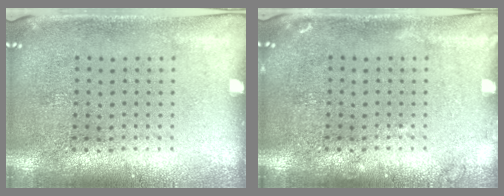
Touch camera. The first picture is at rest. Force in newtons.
{"total": 0.9, "press": 0.9, "slide": 0.2}